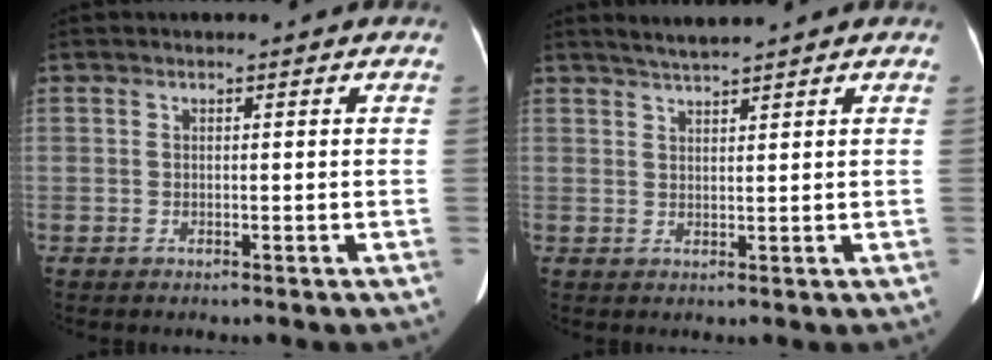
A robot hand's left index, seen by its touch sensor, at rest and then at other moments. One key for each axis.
{"total": 3.0, "fx": 2.7, "fy": -0.5, "fz": 1.1, "tx": -0.023, "ty": 0.009, "tz": 0.054}